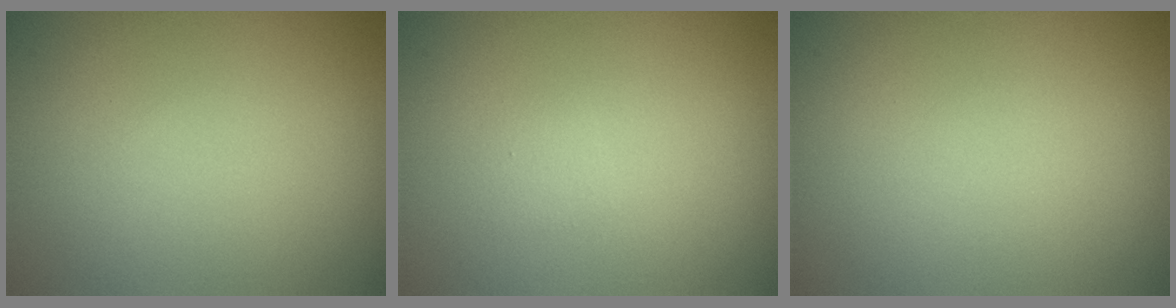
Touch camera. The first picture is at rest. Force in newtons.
{"total": 0.6, "press": 0.6, "slide": 0.1}
{"total": 0.0}